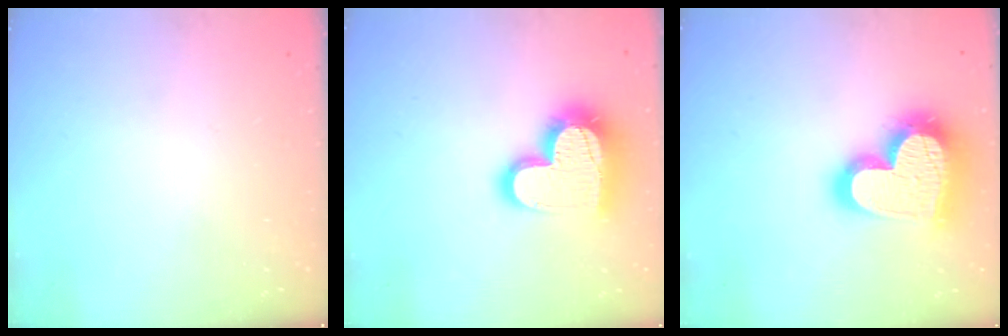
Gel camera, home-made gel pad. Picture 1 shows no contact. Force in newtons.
{"total": 20.1, "press": 20.0, "slide": 1.4}
{"total": 25.1, "press": 25.0, "slide": 2.2}